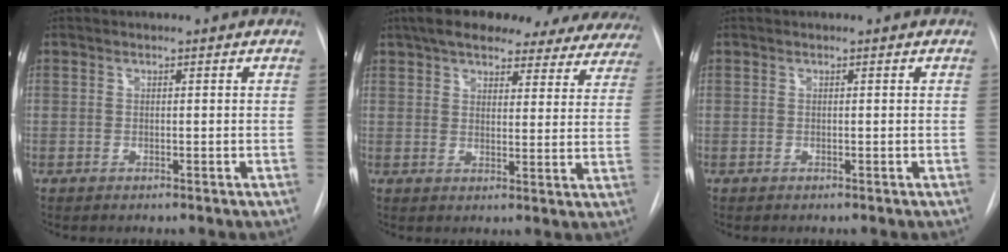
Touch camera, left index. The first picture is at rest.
{"total": 26.8, "force": [22.7, 7.8, 11.9], "torque": [-0.190, 0.016, 0.271]}
{"total": 0.0}